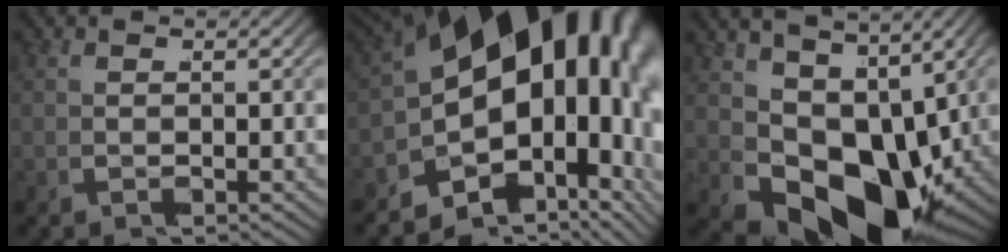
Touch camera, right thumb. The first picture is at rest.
{"total": 24.3, "force": [1.8, 15.6, 18.6], "torque": [-0.292, -0.014, 0.008]}
{"total": 14.5, "force": [-3.6, 8.9, 10.8], "torque": [-0.206, -0.059, -0.033]}